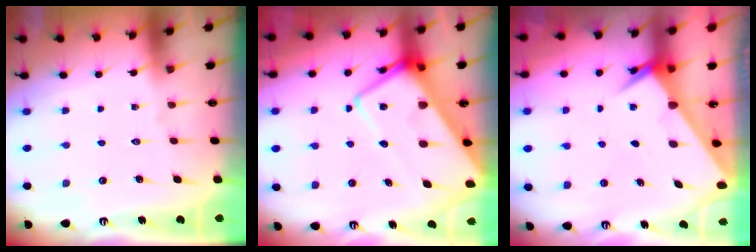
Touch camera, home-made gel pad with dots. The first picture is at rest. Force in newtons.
{"total": 13.9, "press": 13.9, "slide": 1.2}
{"total": 2.8, "press": 2.8, "slide": 0.2}